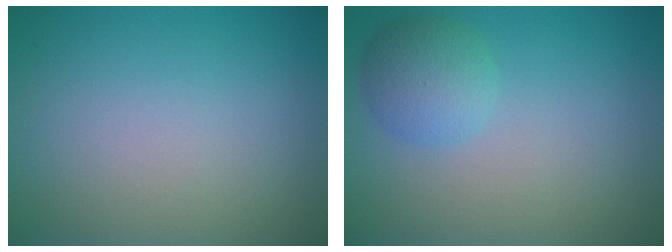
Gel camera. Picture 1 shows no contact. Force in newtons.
{"total": 3.0, "press": 3.0, "slide": 0.0}